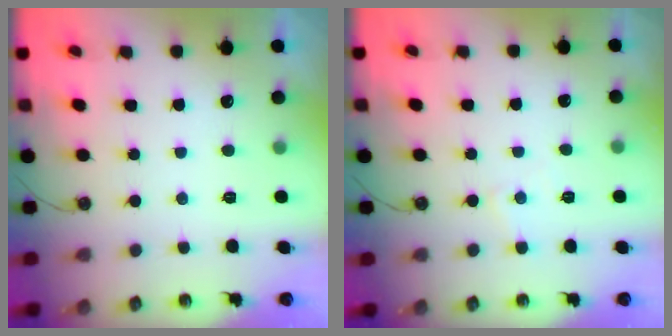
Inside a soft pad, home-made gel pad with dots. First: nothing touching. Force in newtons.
{"total": 3.8, "press": 3.7, "slide": 0.5}